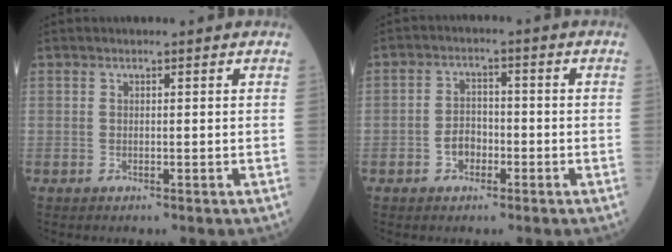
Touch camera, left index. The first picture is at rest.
{"total": 3.8, "force": [-1.5, 2.6, 2.3], "torque": [-0.045, 0.010, -0.028]}